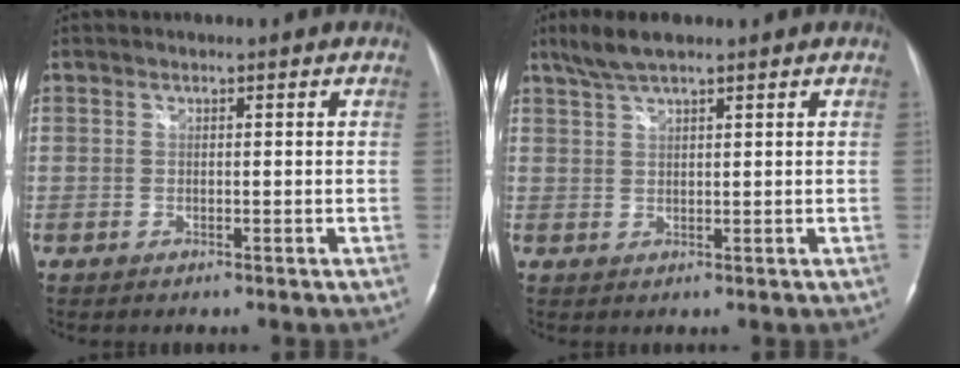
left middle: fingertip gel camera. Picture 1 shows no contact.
{"total": 4.4, "force": [3.4, 0.6, 2.7], "torque": [-0.061, 0.012, 0.067]}